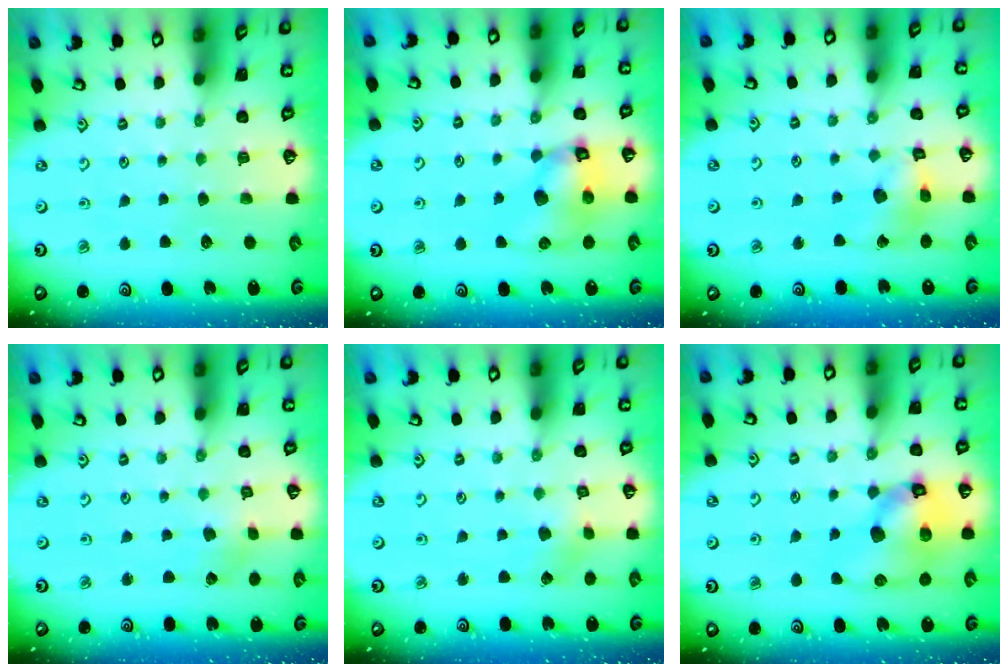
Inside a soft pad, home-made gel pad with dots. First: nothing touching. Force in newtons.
{"total": 10.7, "press": 10.6, "slide": 1.4}
{"total": 9.6, "press": 9.5, "slide": 1.1}
{"total": 0.9, "press": 0.9, "slide": 0.2}
{"total": 2.9, "press": 2.9, "slide": 0.3}
{"total": 14.4, "press": 14.2, "slide": 2.1}